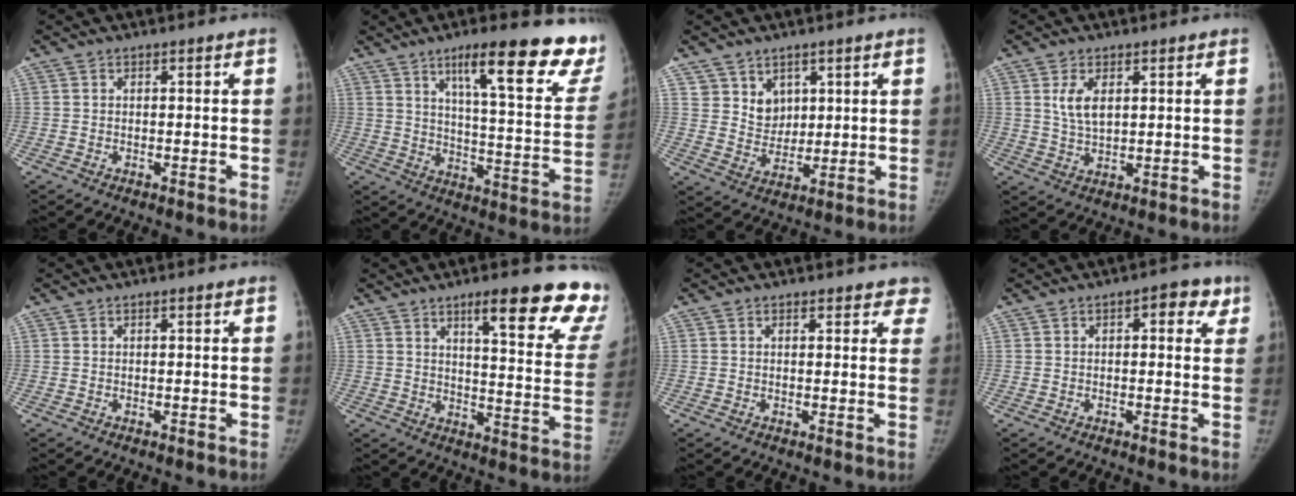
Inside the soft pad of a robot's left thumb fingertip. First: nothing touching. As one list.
[{"total": 23.4, "force": [16.0, 4.7, 16.3], "torque": [-0.182, -0.074, 0.218]}, {"total": 6.0, "force": [3.2, 4.9, 1.2], "torque": [0.016, -0.025, 0.065]}, {"total": 5.1, "force": [1.7, 2.8, 3.9], "torque": [-0.065, -0.010, 0.038]}, {"total": 0.0}, {"total": 20.7, "force": [14.8, 4.3, 13.7], "torque": [-0.136, -0.075, 0.183]}, {"total": 4.8, "force": [3.9, 2.0, 2.0], "torque": [0.017, -0.011, 0.032]}, {"total": 5.2, "force": [2.1, 2.5, 4.0], "torque": [-0.023, 0.001, 0.018]}]